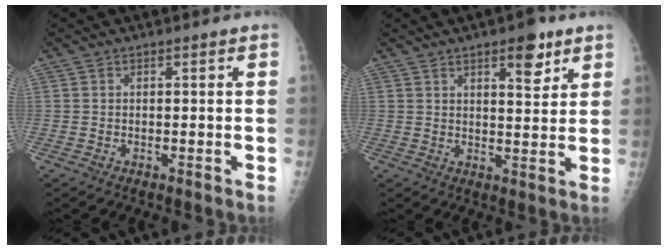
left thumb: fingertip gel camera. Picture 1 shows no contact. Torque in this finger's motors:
{"motor_torque": [0.04, 0.41, -0.23, -0.32, 0.07]}